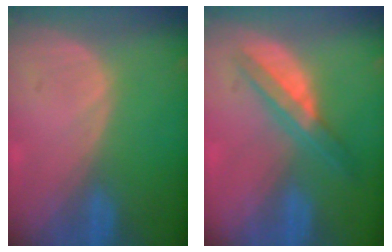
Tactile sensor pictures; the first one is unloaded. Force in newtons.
{"total": 6.0, "press": 5.4, "slide": 2.7}